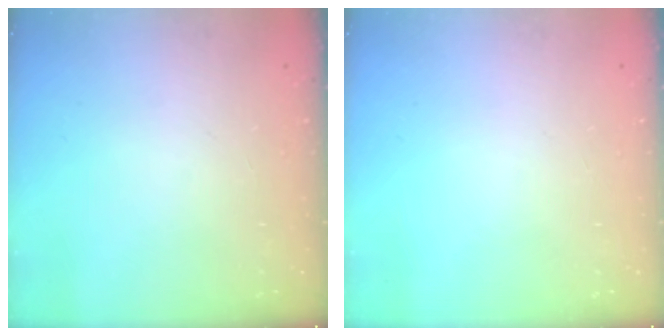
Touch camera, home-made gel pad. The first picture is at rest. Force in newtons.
{"total": 0.0}